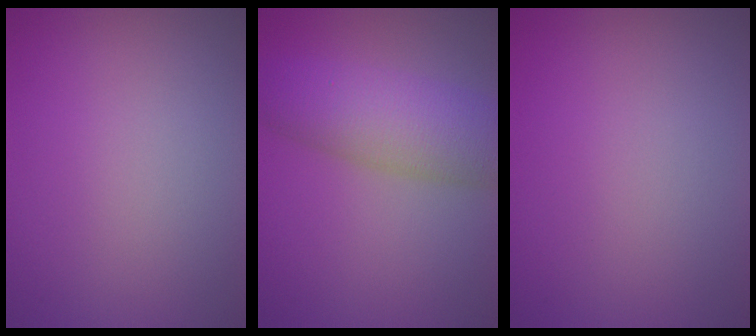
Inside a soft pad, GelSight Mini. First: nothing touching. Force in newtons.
{"total": 7.1, "press": 7.1, "slide": 0.3}
{"total": 0.0}